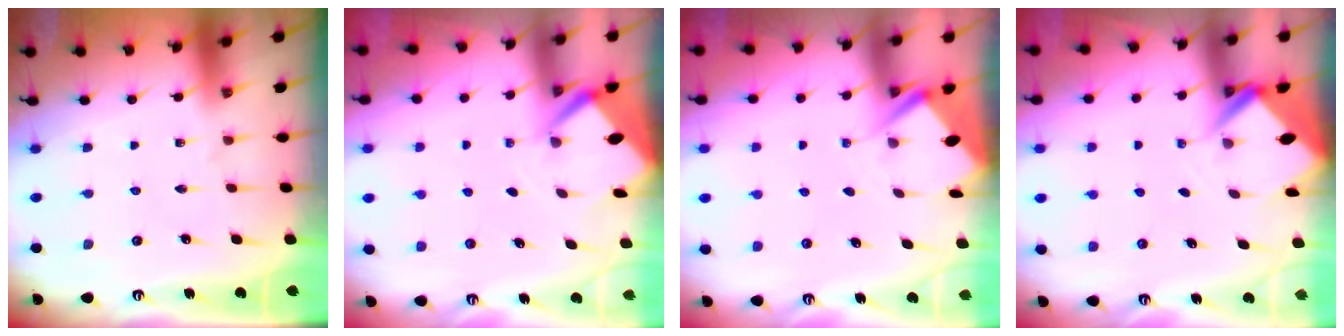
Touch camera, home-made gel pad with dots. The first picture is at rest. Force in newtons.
{"total": 2.8, "press": 2.8, "slide": 0.2}
{"total": 2.9, "press": 2.8, "slide": 0.4}
{"total": 2.8, "press": 2.8, "slide": 0.1}